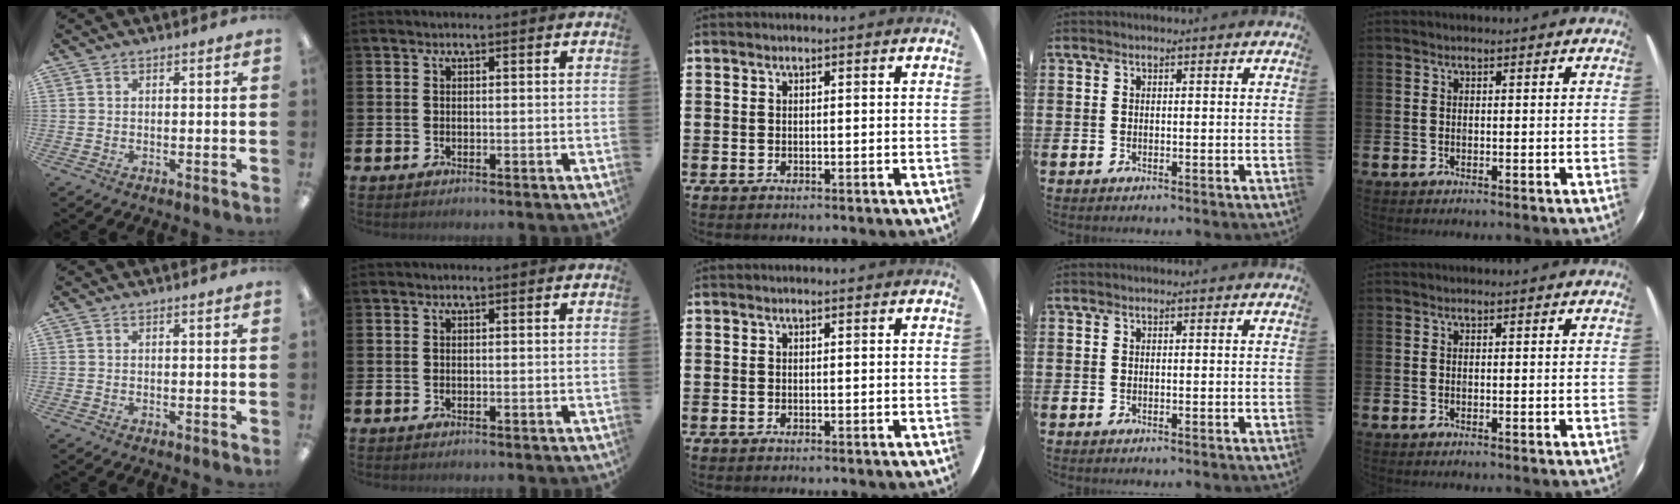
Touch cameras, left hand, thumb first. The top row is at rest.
{}